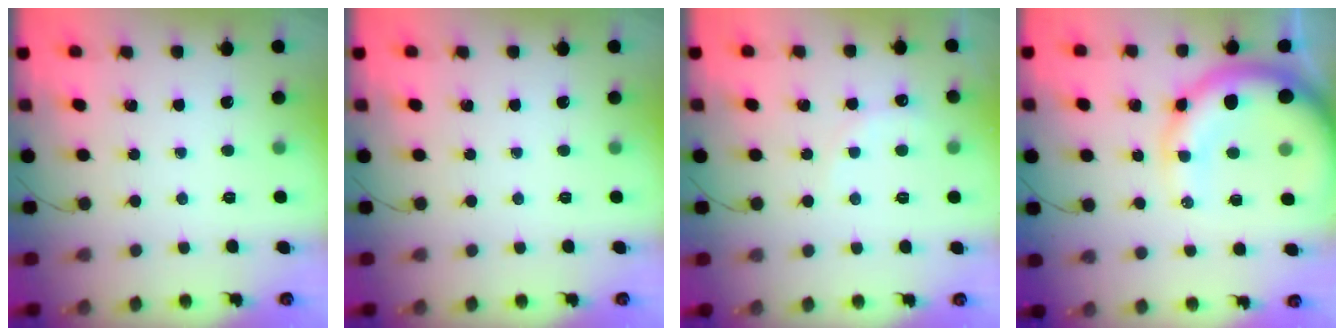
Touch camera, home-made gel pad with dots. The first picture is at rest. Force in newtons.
{"total": 0.0}
{"total": 6.2, "press": 6.1, "slide": 1.0}
{"total": 15.5, "press": 15.2, "slide": 3.2}